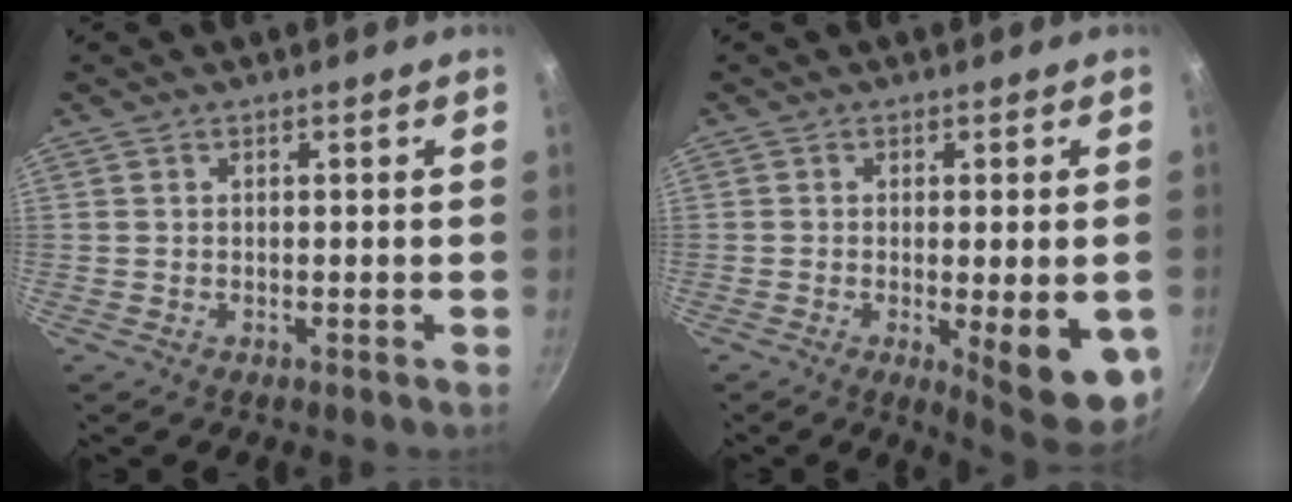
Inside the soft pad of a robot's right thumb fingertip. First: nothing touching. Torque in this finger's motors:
{"motor_torque": [-0.34, 0.43, 0.04, -0.08, 0.11]}